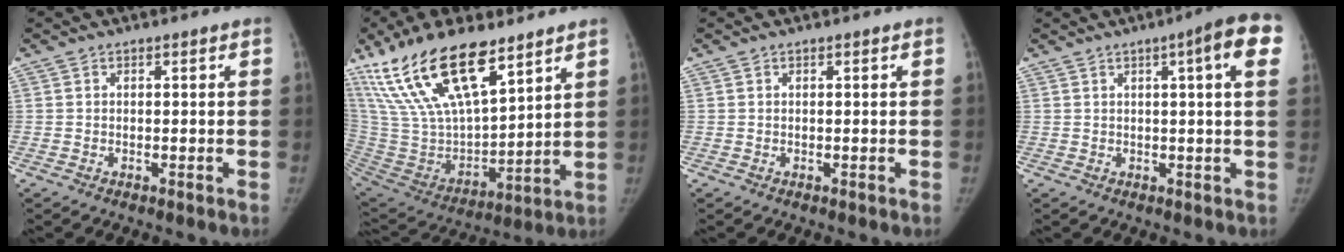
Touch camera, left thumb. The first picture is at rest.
{"total": 25.1, "force": [16.1, 9.9, 16.5], "torque": [-0.302, -0.048, 0.308]}
{"total": 0.0}
{"total": 9.3, "force": [3.4, 0.9, 8.6], "torque": [-0.100, 0.004, 0.033]}